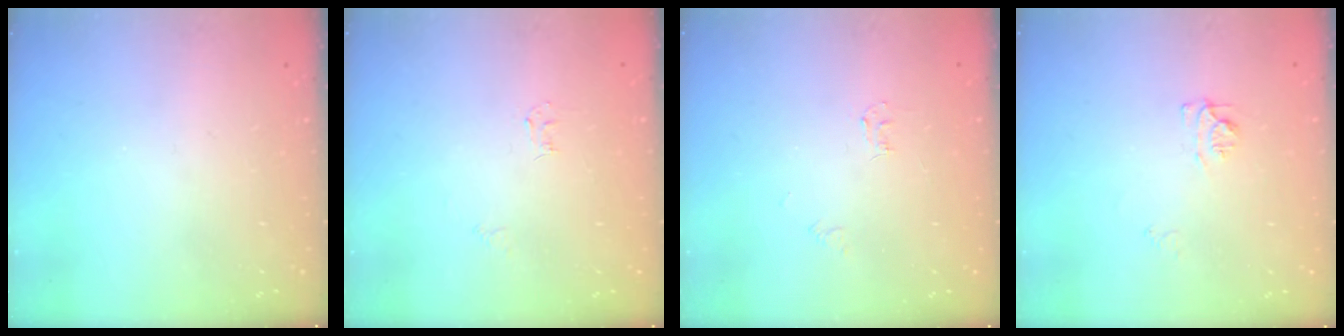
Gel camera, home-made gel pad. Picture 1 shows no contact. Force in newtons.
{"total": 2.7, "press": 2.7, "slide": 0.4}
{"total": 2.8, "press": 2.8, "slide": 0.4}
{"total": 5.1, "press": 5.0, "slide": 0.8}